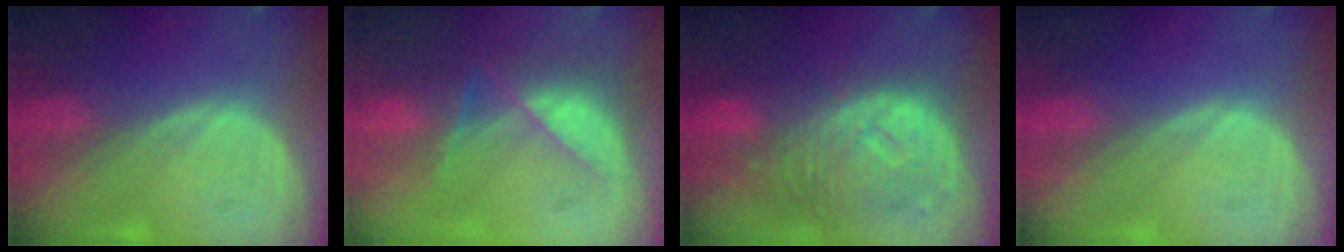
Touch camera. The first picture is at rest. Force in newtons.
{"total": 7.8, "press": 7.0, "slide": 3.4}
{"total": 11.2, "press": 9.8, "slide": 5.4}
{"total": 0.0}